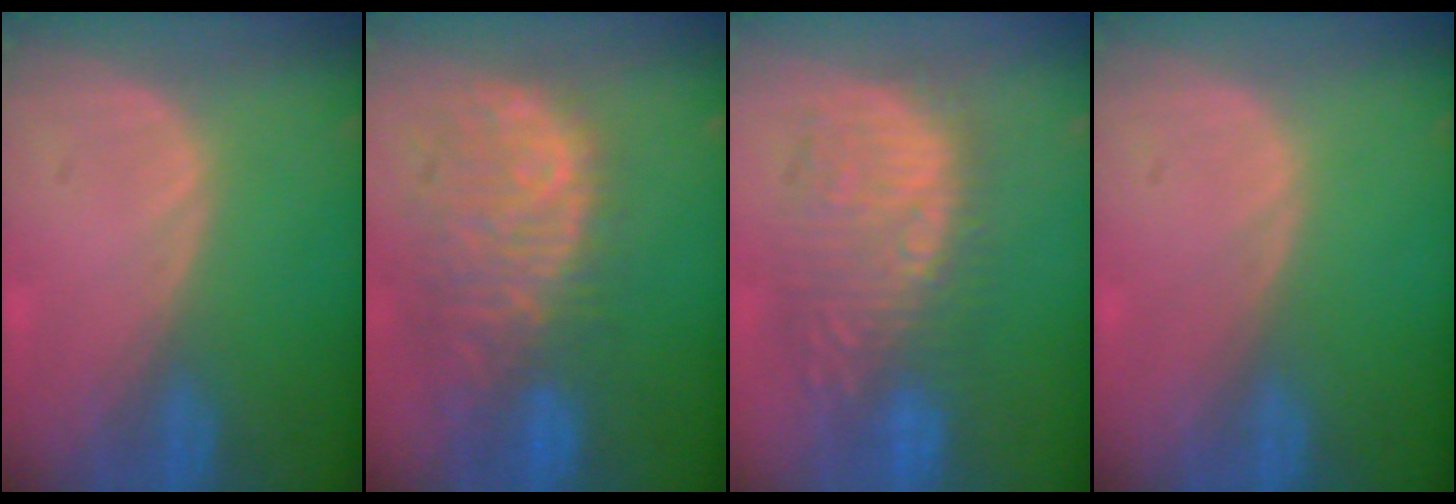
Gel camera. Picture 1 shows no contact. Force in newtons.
{"total": 11.5, "press": 9.8, "slide": 5.9}
{"total": 10.0, "press": 9.9, "slide": 1.7}
{"total": 0.0}